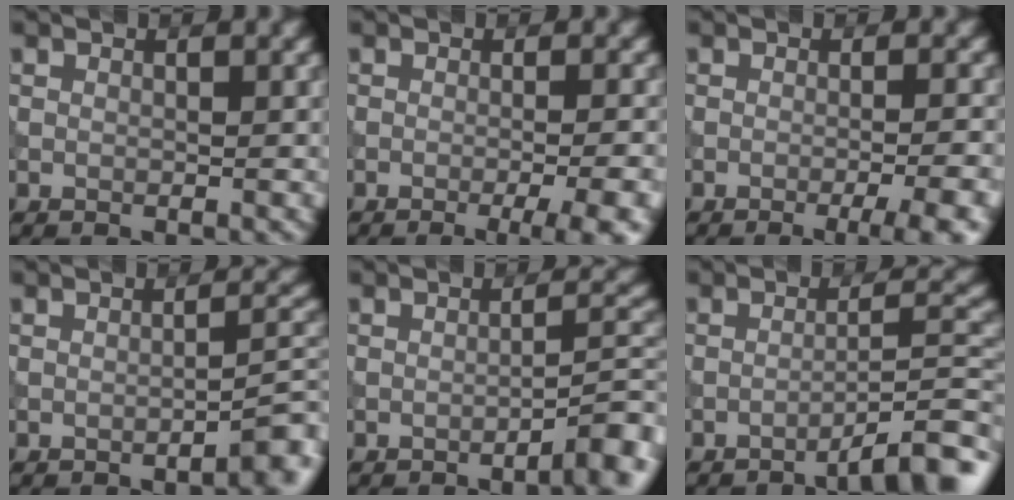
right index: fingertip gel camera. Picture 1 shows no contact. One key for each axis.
{"total": 6.7, "fx": -3.3, "fy": 2.0, "fz": 5.5, "tx": -0.051, "ty": 0.009, "tz": -0.039}
{"total": 6.1, "fx": -3.3, "fy": 1.5, "fz": 4.9, "tx": -0.047, "ty": 0.010, "tz": -0.044}
{"total": 3.3, "fx": -1.9, "fy": 0.7, "fz": 2.6, "tx": -0.027, "ty": 0.017, "tz": -0.036}
{"total": 4.9, "fx": -2.9, "fy": 1.0, "fz": 3.9, "tx": -0.042, "ty": 0.019, "tz": -0.045}
{"total": 5.5, "fx": -3.8, "fy": 0.7, "fz": 3.9, "tx": -0.044, "ty": 0.020, "tz": -0.064}